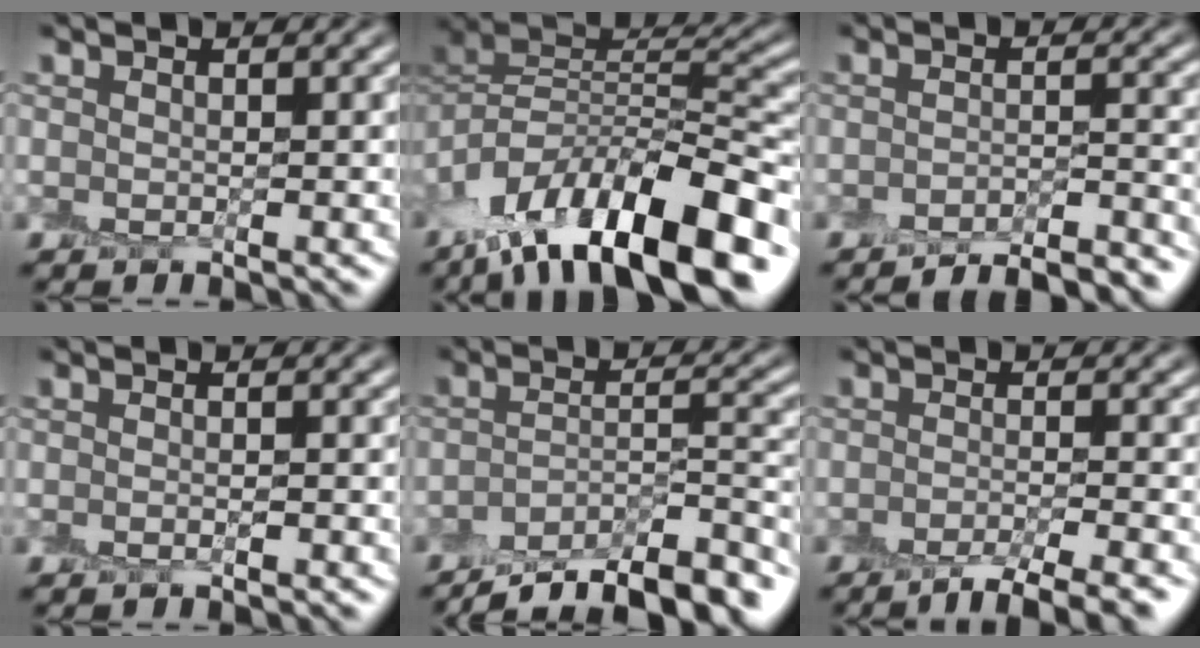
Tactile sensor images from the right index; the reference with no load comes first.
{"total": 14.8, "force": [-8.1, 4.9, 11.4], "torque": [-0.187, 0.024, -0.144]}
{"total": 7.2, "force": [-6.2, 1.5, 3.4], "torque": [-0.035, -0.002, -0.077]}
{"total": 1.0, "force": [-0.4, 0.1, 0.9], "torque": [-0.017, -0.004, -0.010]}
{"total": 9.6, "force": [-7.3, 2.6, 5.6], "torque": [-0.080, 0.000, -0.117]}
{"total": 4.4, "force": [-3.1, 0.8, 3.1], "torque": [-0.037, 0.000, -0.055]}